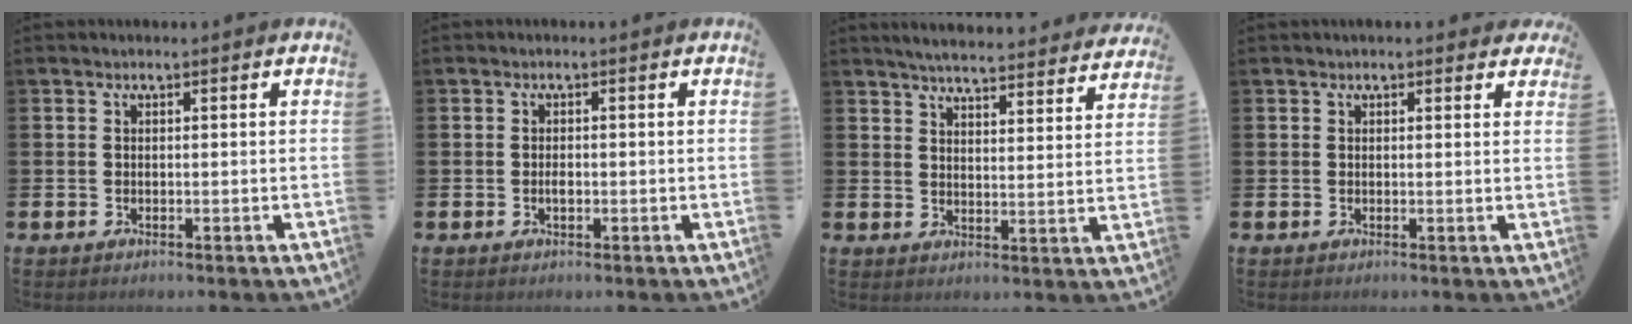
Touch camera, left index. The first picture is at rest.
{"total": 1.1, "force": [-0.2, 0.5, 0.9], "torque": [-0.011, -0.003, -0.006]}
{"total": 5.3, "force": [5.2, 0.2, 1.0], "torque": [-0.033, -0.040, 0.090]}
{"total": 1.0, "force": [0.9, 0.4, 0.2], "torque": [0.003, 0.004, 0.015]}